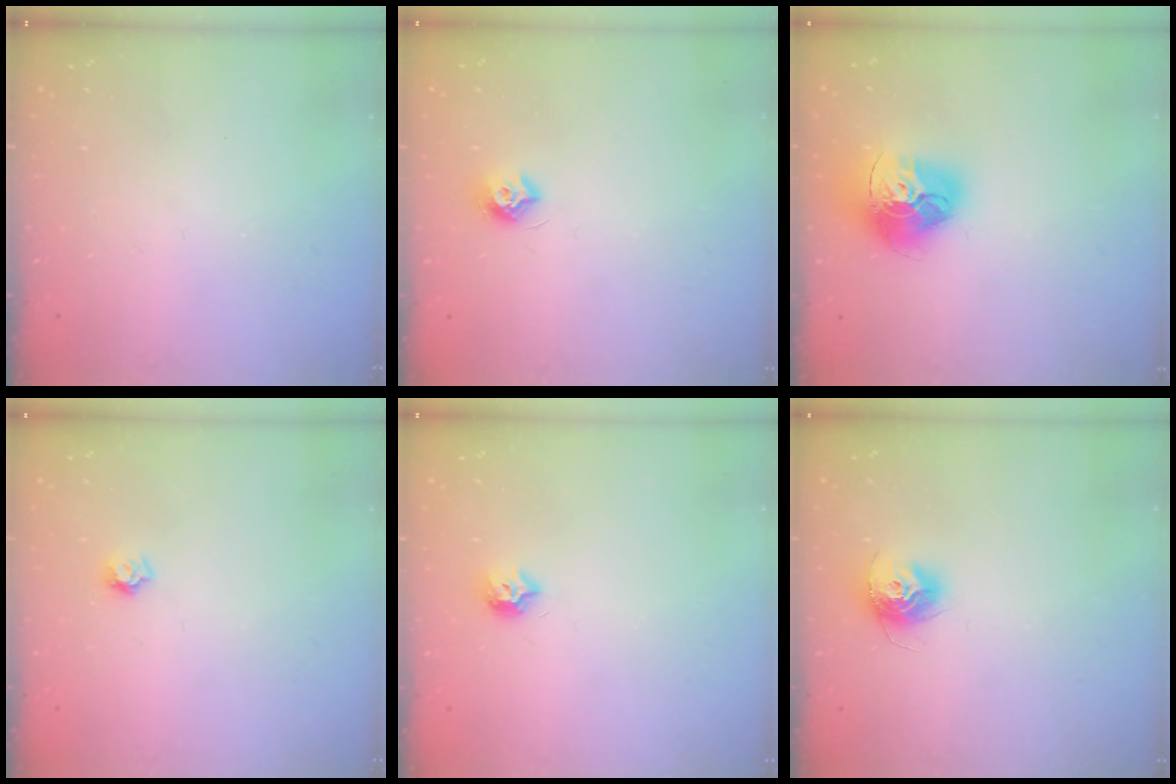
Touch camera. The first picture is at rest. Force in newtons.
{"total": 7.3, "press": 7.3, "slide": 0.6}
{"total": 17.4, "press": 17.3, "slide": 1.7}
{"total": 3.7, "press": 3.6, "slide": 0.2}
{"total": 6.4, "press": 6.4, "slide": 0.3}
{"total": 11.0, "press": 11.0, "slide": 0.8}